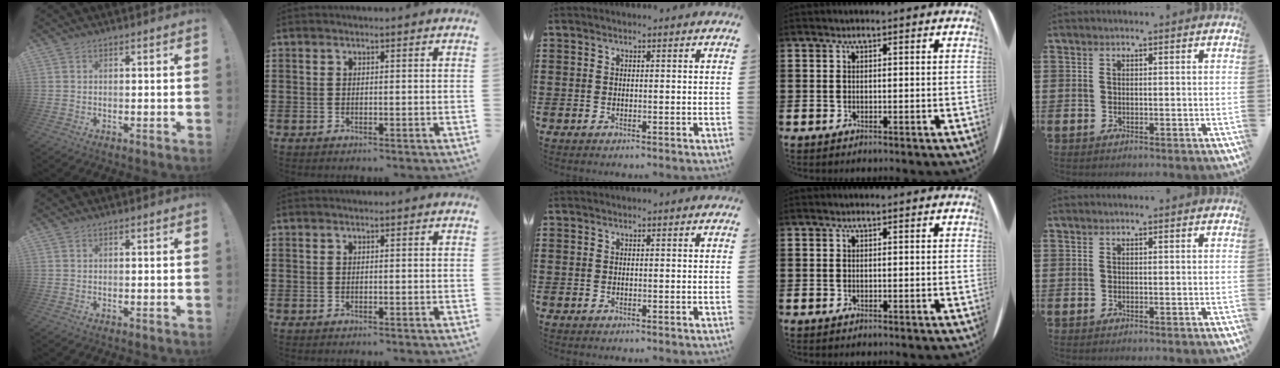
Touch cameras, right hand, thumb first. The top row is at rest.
{}